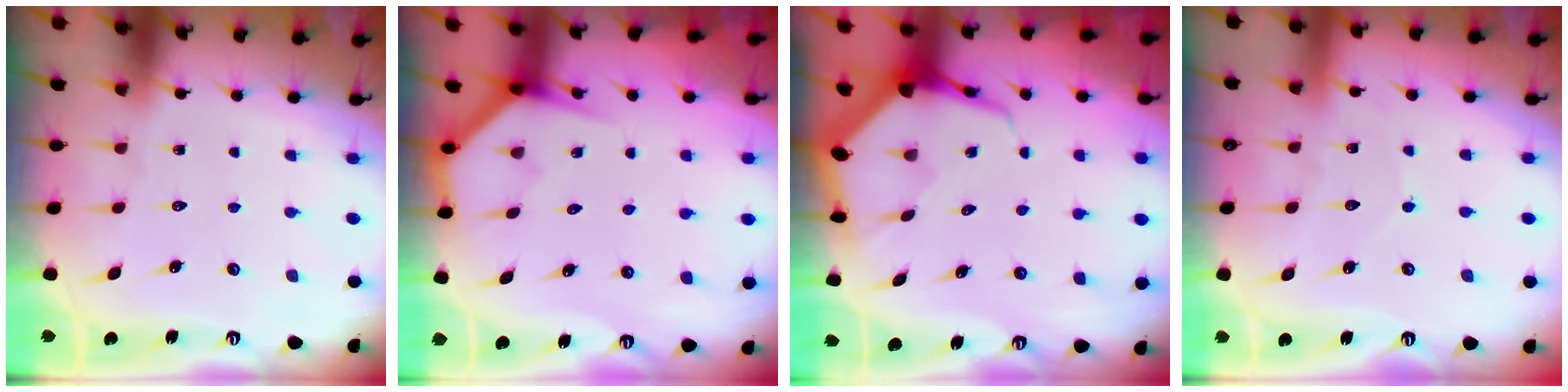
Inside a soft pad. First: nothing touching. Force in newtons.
{"total": 3.9, "press": 3.9, "slide": 0.2}
{"total": 6.1, "press": 6.1, "slide": 0.5}
{"total": 4.4, "press": 4.4, "slide": 0.0}